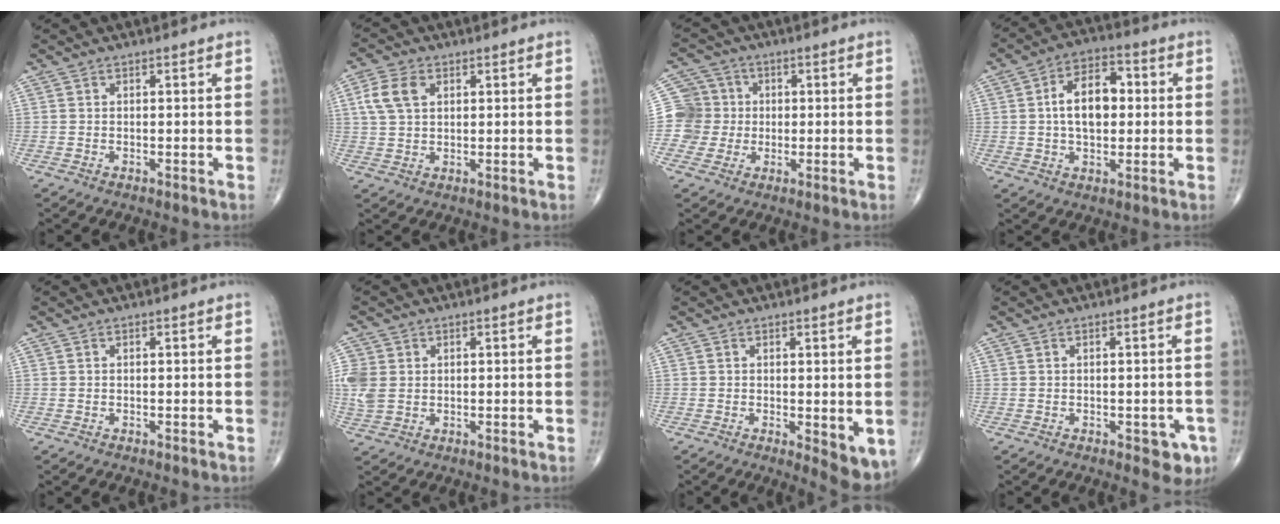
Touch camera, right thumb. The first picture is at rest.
{"total": 6.3, "force": [2.1, 4.1, 4.3], "torque": [-0.088, 0.007, 0.040]}
{"total": 7.6, "force": [-0.1, 7.6, 0.3], "torque": [0.025, 0.018, -0.007]}
{"total": 11.1, "force": [0.9, 6.8, 8.8], "torque": [-0.130, 0.020, 0.011]}
{"total": 0.0}
{"total": 5.7, "force": [0.6, 4.6, 3.3], "torque": [-0.079, 0.004, 0.017]}
{"total": 5.9, "force": [-0.8, 2.2, 5.5], "torque": [-0.064, -0.016, -0.007]}
{"total": 4.2, "force": [-1.6, 2.2, 3.3], "torque": [-0.012, -0.001, -0.016]}